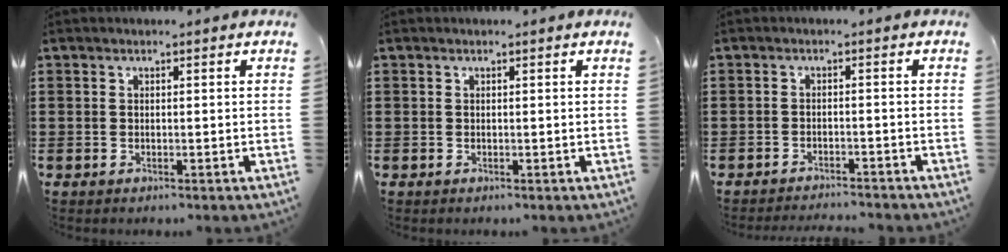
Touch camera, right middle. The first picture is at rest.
{"total": 0.0}
{"total": 1.9, "force": [-1.9, 0.0, 0.1], "torque": [-0.006, 0.003, -0.040]}